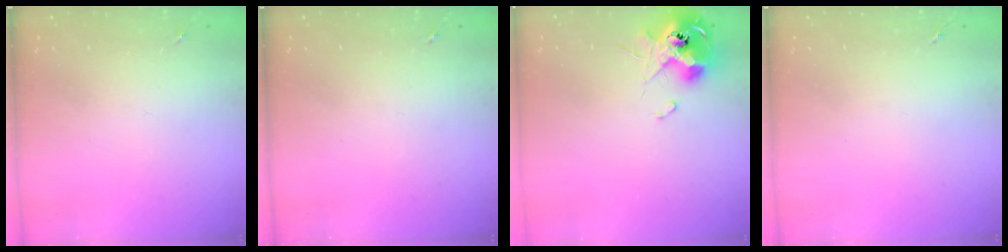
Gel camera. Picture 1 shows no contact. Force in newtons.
{"total": 0.0}
{"total": 12.8, "press": 12.8, "slide": 1.5}
{"total": 0.0}